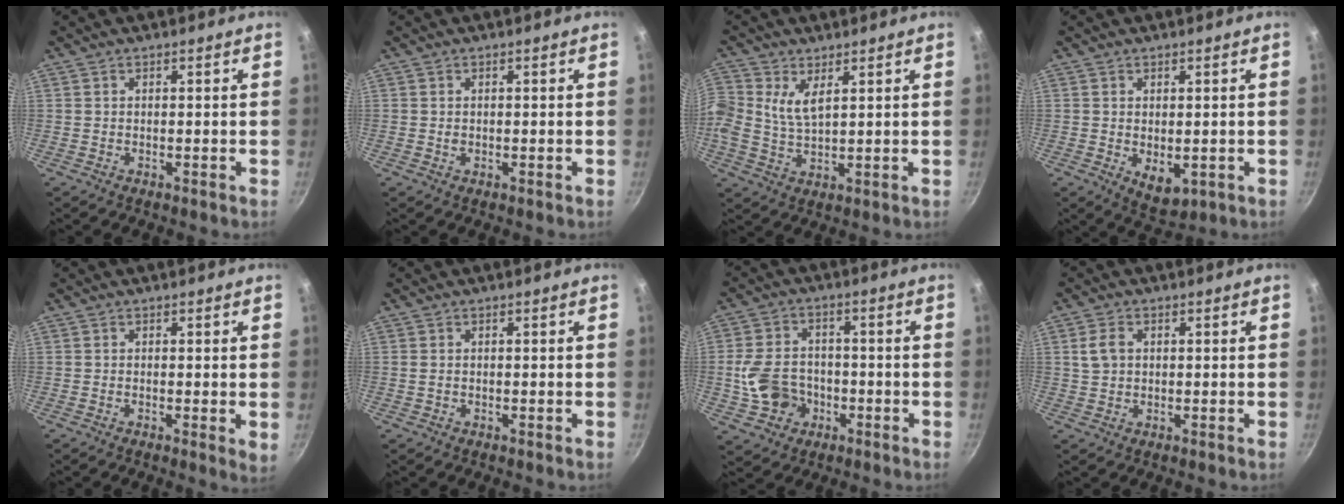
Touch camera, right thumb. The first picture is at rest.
{"total": 0.8, "force": [0.0, 0.7, 0.4], "torque": [-0.004, 0.002, 0.000]}
{"total": 4.6, "force": [1.2, 2.2, 3.9], "torque": [-0.087, -0.001, 0.024]}
{"total": 5.3, "force": [-0.6, 3.2, 4.2], "torque": [-0.051, -0.012, 0.003]}
{"total": 2.1, "force": [0.1, 0.5, 2.0], "torque": [-0.025, -0.007, -0.003]}
{"total": 0.9, "force": [-0.1, 0.8, 0.5], "torque": [-0.008, 0.002, -0.001]}
{"total": 10.5, "force": [-2.2, 8.5, 5.7], "torque": [-0.092, 0.024, -0.037]}
{"total": 3.8, "force": [0.8, 2.8, 2.4], "torque": [-0.039, 0.005, 0.013]}